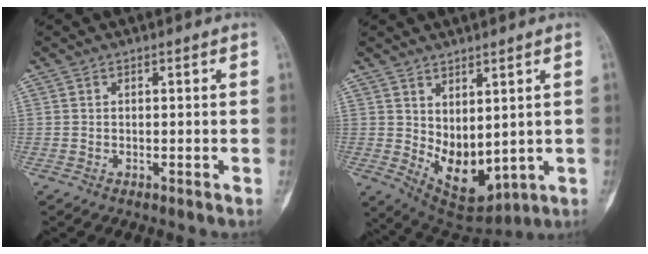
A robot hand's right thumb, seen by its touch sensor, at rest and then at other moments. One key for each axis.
{"total": 10.5, "fx": 0.7, "fy": 6.0, "fz": 8.6, "tx": -0.110, "ty": -0.026, "tz": 0.044}